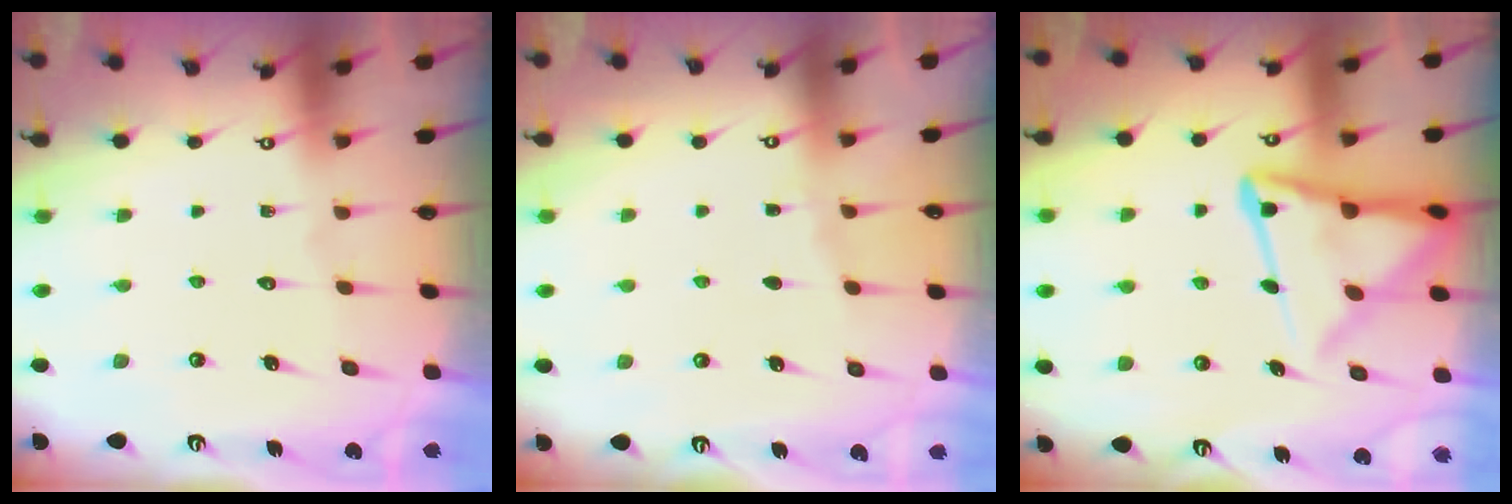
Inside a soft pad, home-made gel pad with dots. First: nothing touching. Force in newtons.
{"total": 2.8, "press": 2.7, "slide": 0.3}
{"total": 13.3, "press": 13.2, "slide": 1.4}